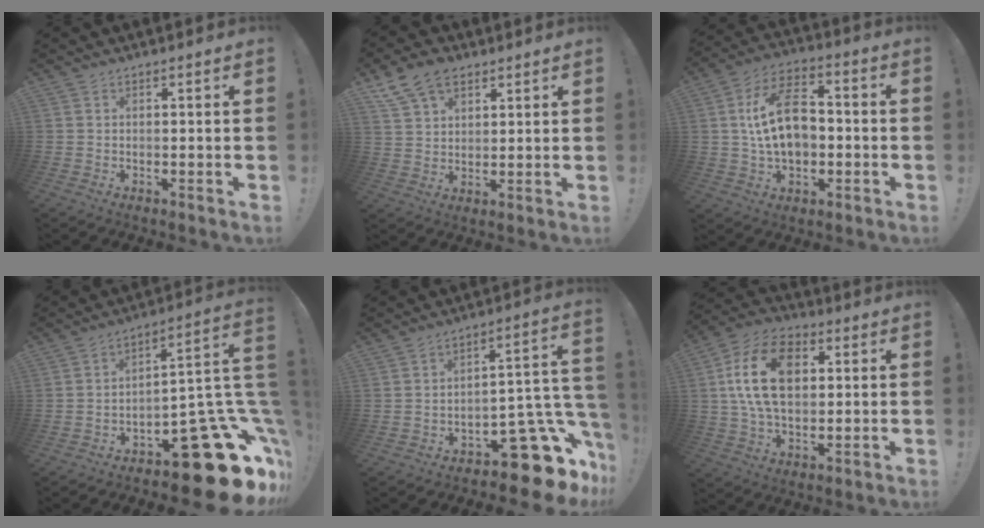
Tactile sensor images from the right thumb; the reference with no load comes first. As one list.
[{"total": 10.4, "force": [6.4, 6.8, 4.7], "torque": [-0.080, -0.026, 0.126]}, {"total": 16.9, "force": [0.3, 11.2, 12.6], "torque": [-0.208, 0.013, 0.006]}, {"total": 22.0, "force": [-12.5, 7.8, 16.4], "torque": [-0.151, 0.060, -0.195]}, {"total": 17.0, "force": [-9.1, 7.0, 12.5], "torque": [-0.123, 0.046, -0.140]}, {"total": 18.6, "force": [3.3, 12.2, 13.6], "torque": [-0.241, 0.006, 0.054]}]